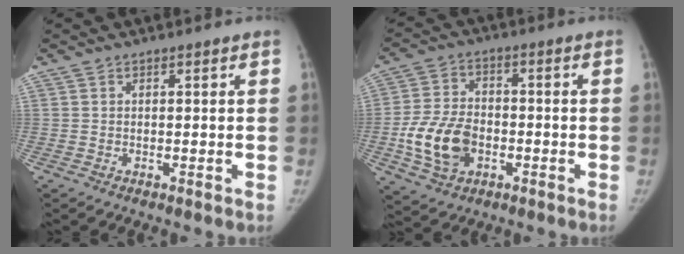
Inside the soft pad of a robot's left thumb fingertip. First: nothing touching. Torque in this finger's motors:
{"motor_torque": [-0.96, 1.26, 0.45, 0.18, 0.08]}